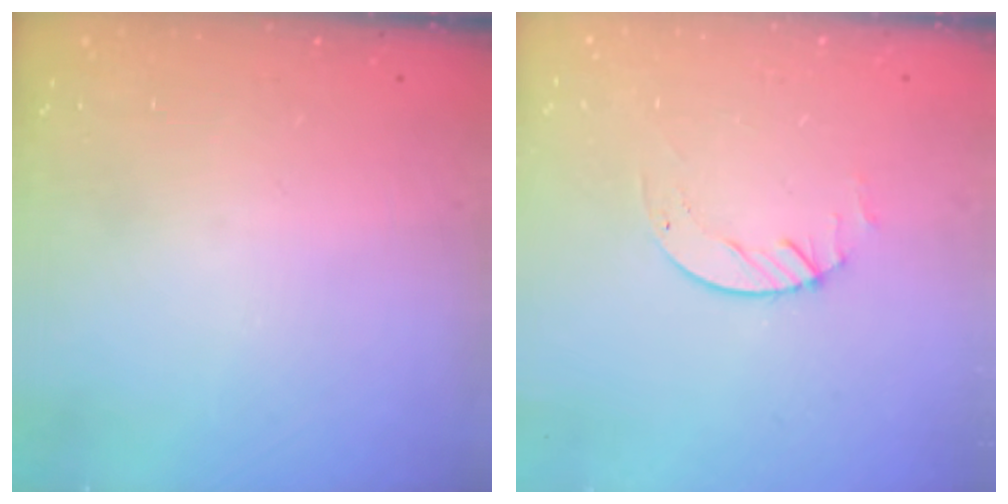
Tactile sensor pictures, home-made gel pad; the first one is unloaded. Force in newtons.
{"total": 2.5, "press": 2.5, "slide": 0.2}